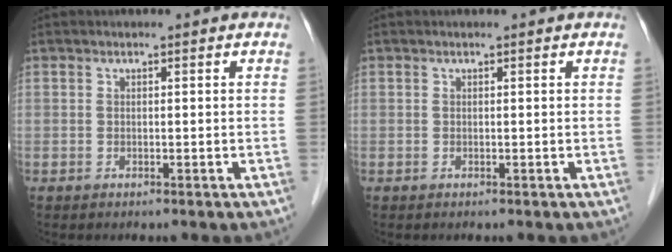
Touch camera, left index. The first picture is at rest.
{"total": 0.0}